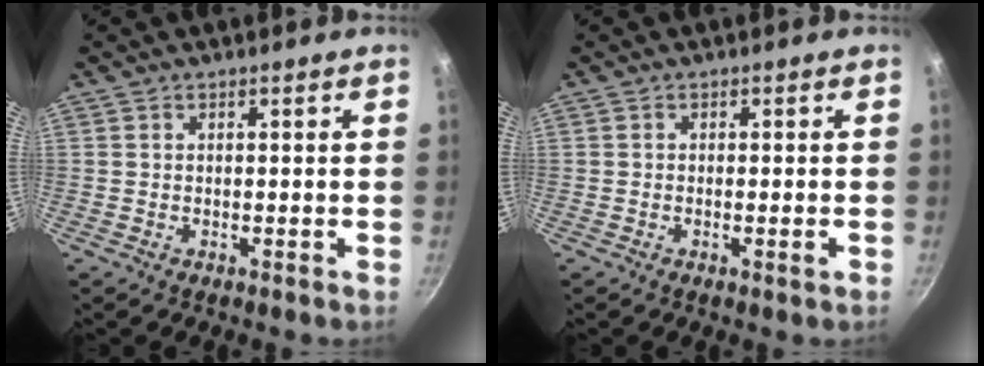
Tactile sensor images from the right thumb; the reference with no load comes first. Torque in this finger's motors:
{"motor_torque": [-0.30, 0.09, -0.20, -0.01, -0.02]}